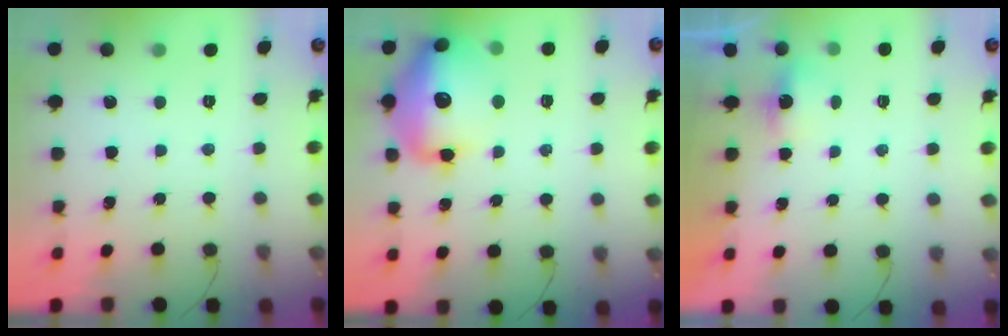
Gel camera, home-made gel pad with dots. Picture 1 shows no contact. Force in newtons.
{"total": 17.9, "press": 17.5, "slide": 3.4}
{"total": 2.9, "press": 2.8, "slide": 0.8}